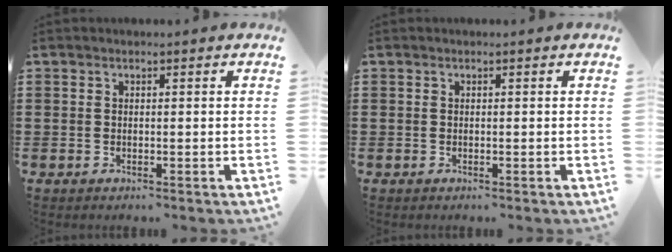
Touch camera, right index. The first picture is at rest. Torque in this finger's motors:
{"motor_torque": [-0.62, 0.63, 0.00, 0.00]}